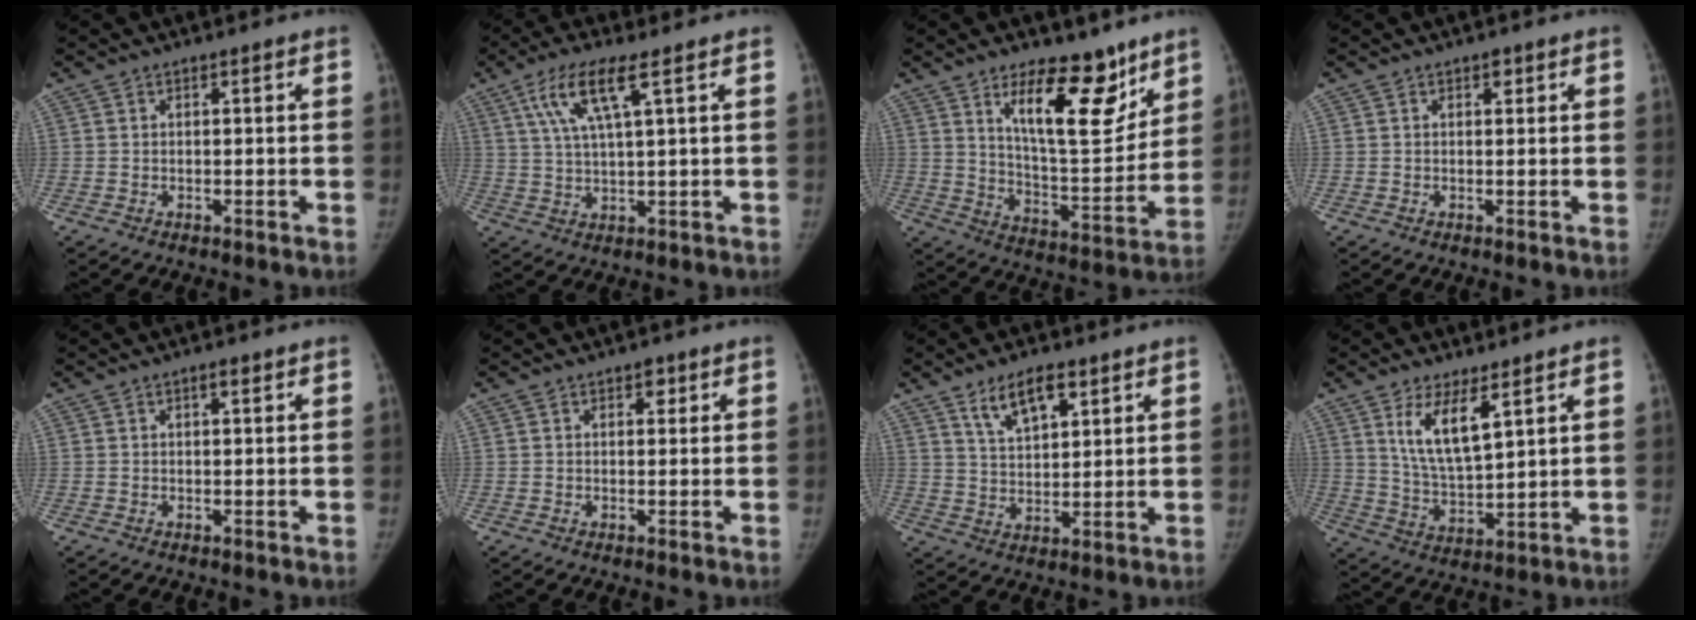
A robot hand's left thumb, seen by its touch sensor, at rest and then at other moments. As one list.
[{"total": 8.6, "force": [3.9, 1.3, 7.5], "torque": [-0.167, -0.005, 0.078]}, {"total": 16.9, "force": [10.2, 6.7, 11.7], "torque": [-0.129, -0.080, 0.173]}, {"total": 1.3, "force": [0.7, 0.8, 0.8], "torque": [-0.003, 0.000, 0.007]}, {"total": 1.2, "force": [0.6, 0.4, 0.9], "torque": [-0.009, 0.001, 0.007]}, {"total": 1.8, "force": [0.9, 1.2, 1.0], "torque": [0.000, -0.001, 0.008]}, {"total": 8.3, "force": [5.0, 3.5, 5.6], "torque": [-0.080, -0.025, 0.094]}, {"total": 9.5, "force": [4.9, 3.3, 7.4], "torque": [-0.127, -0.036, 0.105]}]